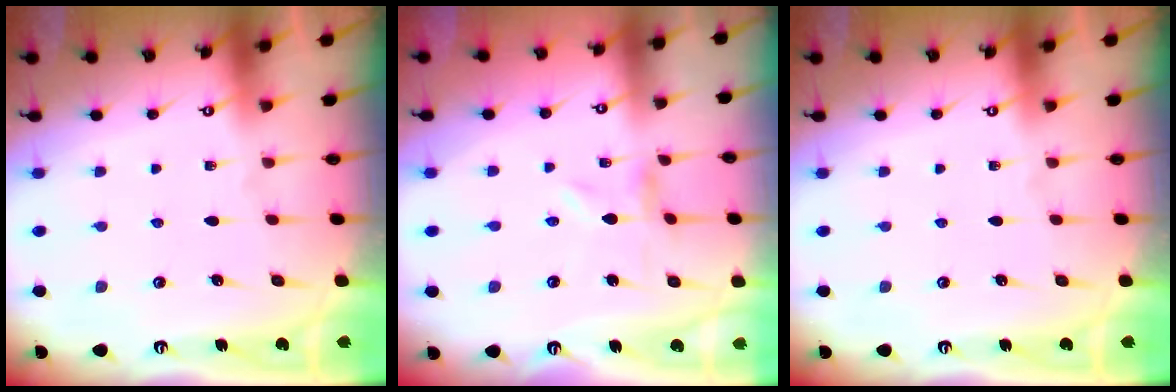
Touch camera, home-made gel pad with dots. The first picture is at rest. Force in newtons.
{"total": 0.0}
{"total": 0.0}